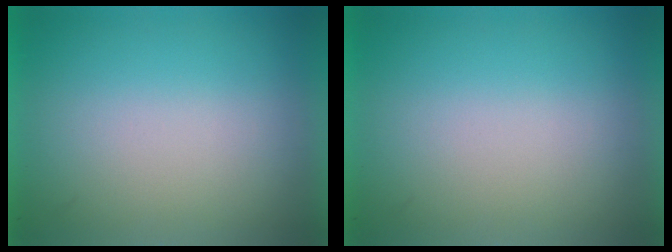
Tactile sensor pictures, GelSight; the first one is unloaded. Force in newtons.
{"total": 0.0}